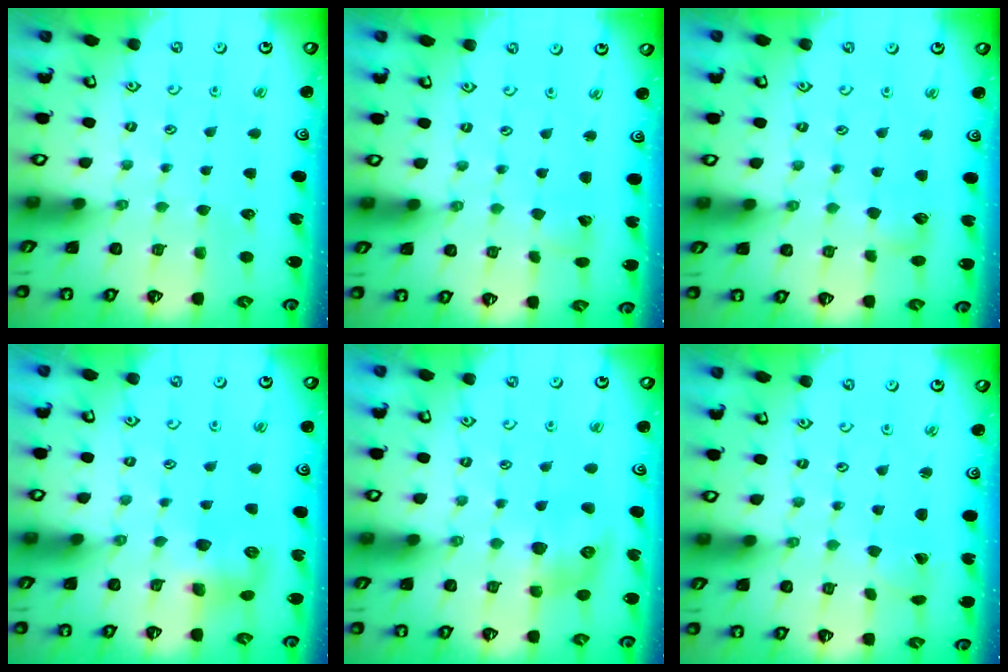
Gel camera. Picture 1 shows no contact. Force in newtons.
{"total": 2.7, "press": 2.7, "slide": 0.3}
{"total": 7.5, "press": 7.5, "slide": 0.7}
{"total": 8.3, "press": 8.3, "slide": 0.8}
{"total": 9.5, "press": 9.5, "slide": 0.1}
{"total": 0.0}